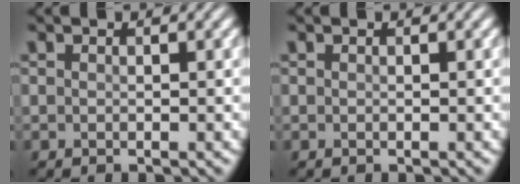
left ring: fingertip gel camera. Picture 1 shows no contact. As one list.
[{"total": 0.0}]